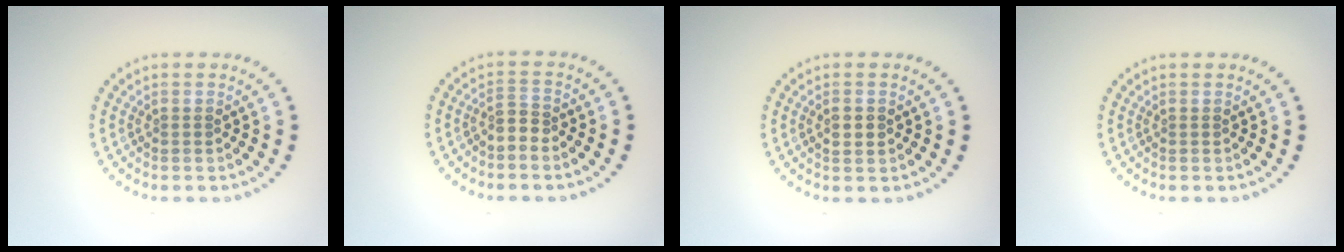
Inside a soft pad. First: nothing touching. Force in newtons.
{"total": 1.7, "press": 1.3, "slide": 1.2}
{"total": 0.9, "press": 0.9, "slide": 0.0}
{"total": 0.0}